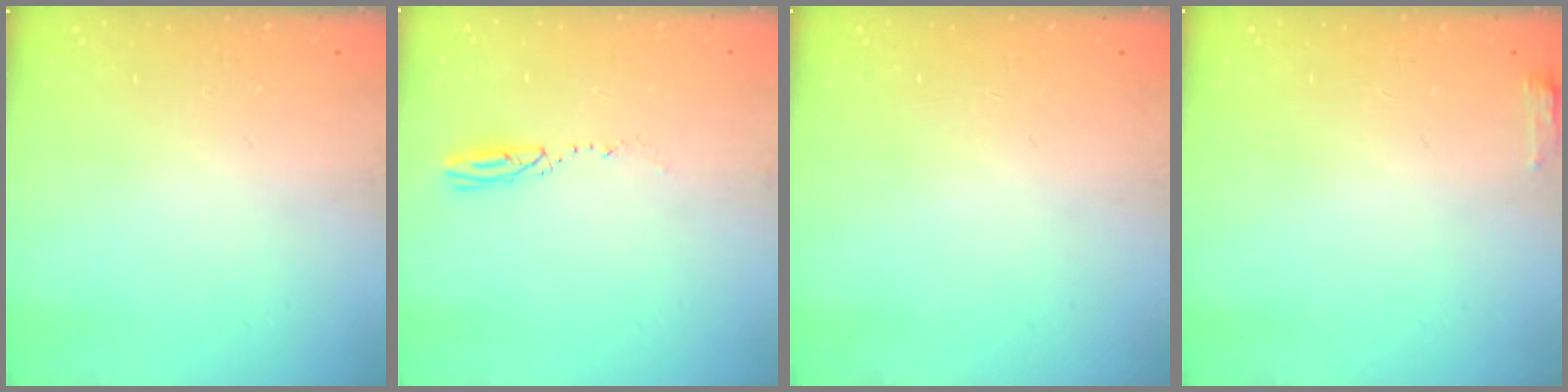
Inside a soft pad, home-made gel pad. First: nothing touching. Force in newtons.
{"total": 3.6, "press": 3.1, "slide": 1.7}
{"total": 2.2, "press": 2.1, "slide": 0.8}
{"total": 3.3, "press": 3.2, "slide": 0.9}